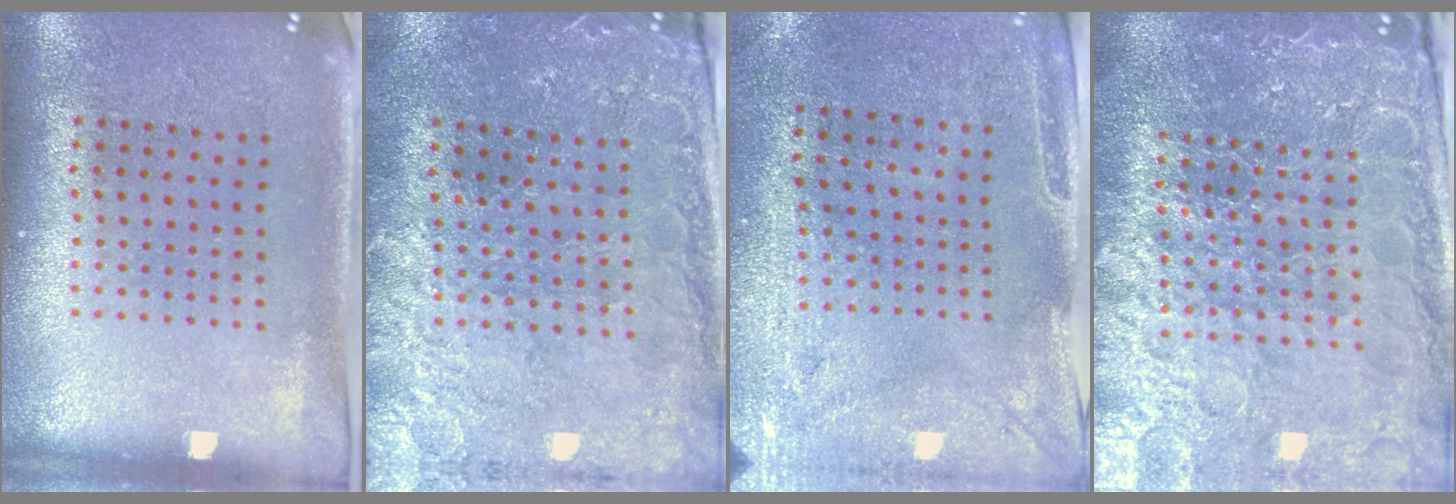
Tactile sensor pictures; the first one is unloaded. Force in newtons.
{"total": 1.0, "press": 0.9, "slide": 0.3}
{"total": 3.0, "press": 2.4, "slide": 1.7}
{"total": 5.5, "press": 5.1, "slide": 2.1}